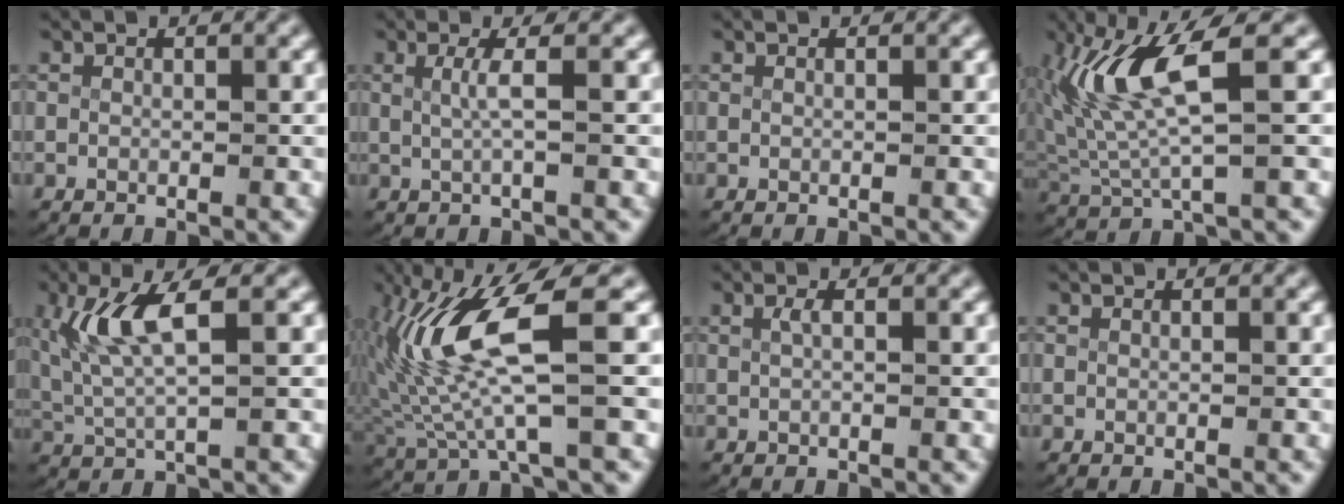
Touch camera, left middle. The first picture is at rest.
{"total": 1.8, "force": [0.1, -0.3, 1.8], "torque": [-0.042, -0.005, 0.006]}
{"total": 0.0}
{"total": 6.6, "force": [1.5, 2.3, 6.0], "torque": [-0.139, -0.004, 0.033]}
{"total": 5.1, "force": [1.5, 1.9, 4.5], "torque": [-0.108, -0.007, 0.035]}
{"total": 8.2, "force": [0.8, 2.8, 7.6], "torque": [-0.160, 0.003, 0.021]}
{"total": 0.7, "force": [0.1, -0.1, 0.7], "torque": [-0.017, -0.004, 0.005]}
{"total": 0.0}